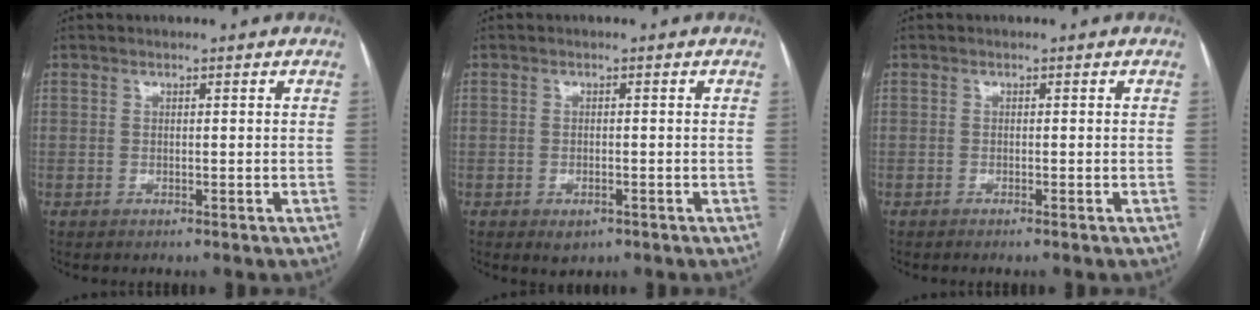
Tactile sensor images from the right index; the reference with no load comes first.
{"total": 2.3, "force": [-1.3, 1.3, 1.4], "torque": [-0.019, -0.001, -0.009]}
{"total": 0.8, "force": [-0.6, -0.2, 0.4], "torque": [-0.006, 0.002, -0.011]}